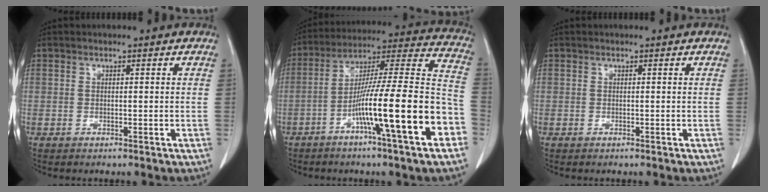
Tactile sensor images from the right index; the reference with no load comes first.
{"total": 20.8, "force": [-8.1, 0.5, 19.2], "torque": [-0.264, 0.007, -0.135]}
{"total": 0.0}